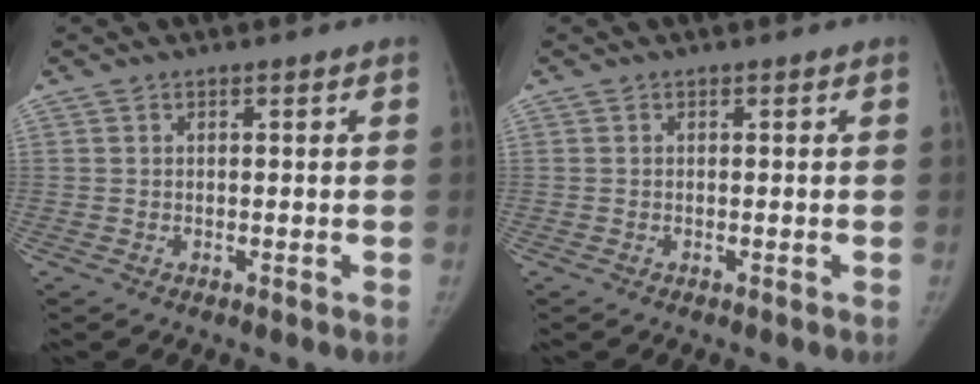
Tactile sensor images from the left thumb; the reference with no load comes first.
{"total": 0.0}